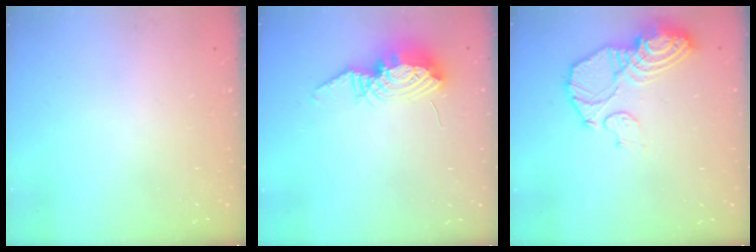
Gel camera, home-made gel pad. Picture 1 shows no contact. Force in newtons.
{"total": 11.9, "press": 11.8, "slide": 1.1}
{"total": 14.4, "press": 14.4, "slide": 1.1}